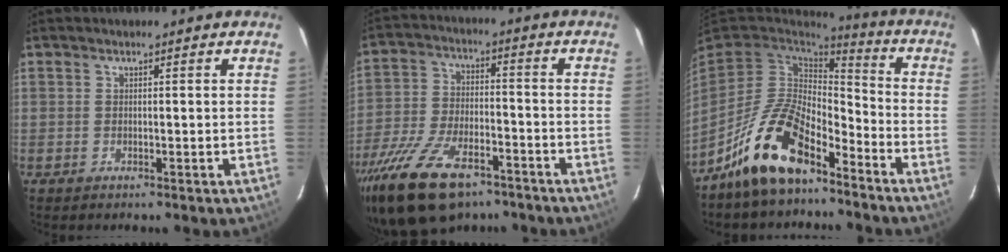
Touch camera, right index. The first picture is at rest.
{"total": 18.8, "force": [-12.8, 8.5, 10.8], "torque": [-0.235, -0.027, -0.224]}
{"total": 15.8, "force": [-10.6, 6.7, 9.7], "torque": [-0.198, 0.004, -0.193]}